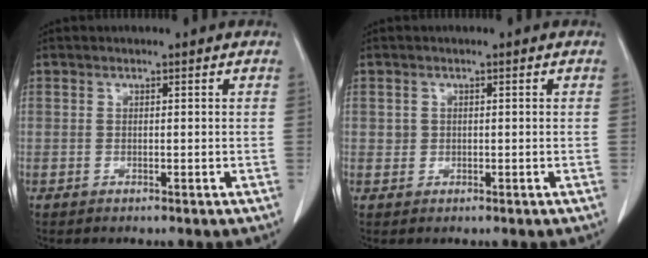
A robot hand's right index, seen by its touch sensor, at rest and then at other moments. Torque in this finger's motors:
{"motor_torque": [-0.14, 0.11, 0.01, 0.00]}